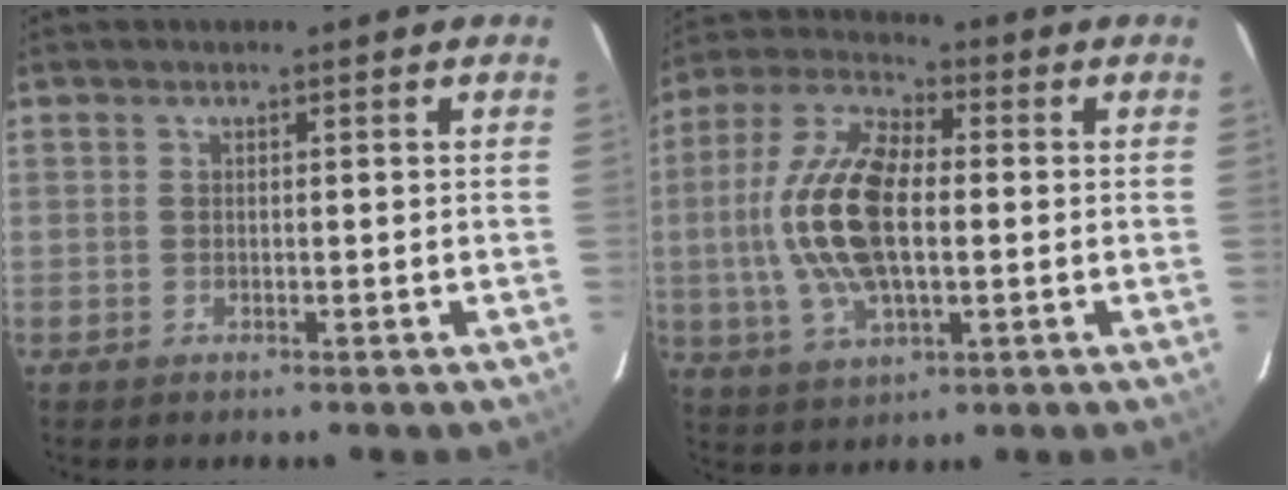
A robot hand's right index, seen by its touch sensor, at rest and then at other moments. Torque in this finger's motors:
{"motor_torque": [2.14, 0.00, 1.05, 0.21]}